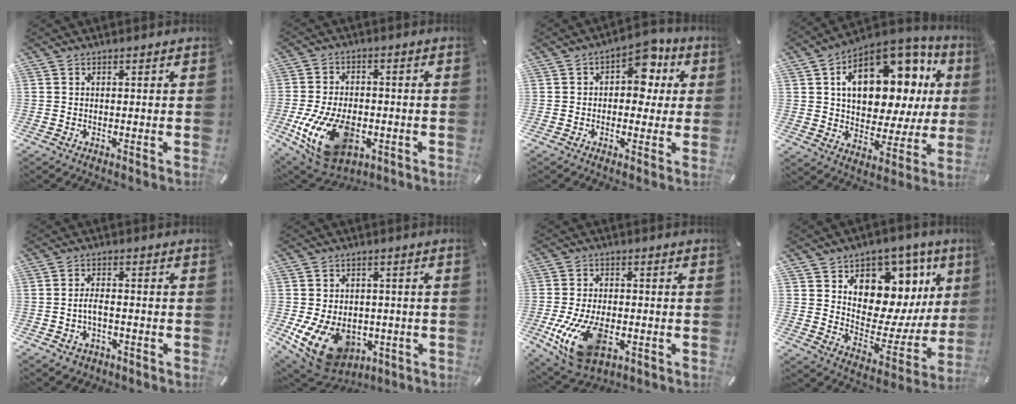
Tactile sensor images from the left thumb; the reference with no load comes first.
{"total": 17.2, "force": [-4.7, 10.8, 12.6], "torque": [-0.246, 0.006, -0.073]}
{"total": 8.9, "force": [2.2, 6.0, 6.2], "torque": [-0.078, -0.003, 0.033]}
{"total": 18.7, "force": [7.4, 12.0, 12.2], "torque": [-0.181, -0.042, 0.130]}
{"total": 4.0, "force": [-1.4, 2.5, 2.9], "torque": [-0.058, 0.009, -0.027]}
{"total": 13.8, "force": [-5.2, 9.8, 8.2], "torque": [-0.155, 0.019, -0.087]}
{"total": 14.8, "force": [-4.4, 8.7, 11.2], "torque": [-0.232, -0.002, -0.073]}
{"total": 11.9, "force": [6.4, 8.8, 4.9], "torque": [-0.057, -0.078, 0.112]}